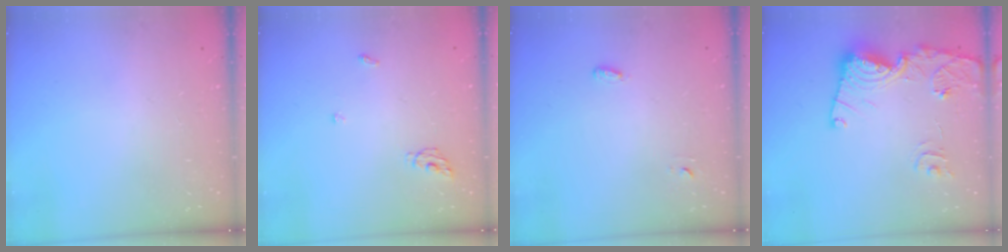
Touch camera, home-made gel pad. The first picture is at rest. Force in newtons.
{"total": 5.2, "press": 5.1, "slide": 0.3}
{"total": 2.8, "press": 2.7, "slide": 0.6}
{"total": 16.2, "press": 16.2, "slide": 1.6}